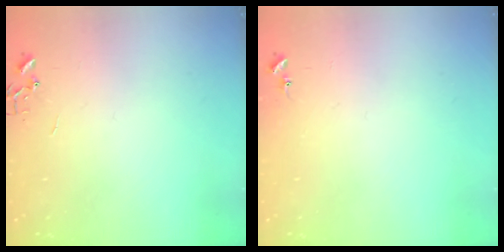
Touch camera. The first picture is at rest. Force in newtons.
{"total": 6.8, "press": 6.7, "slide": 0.5}